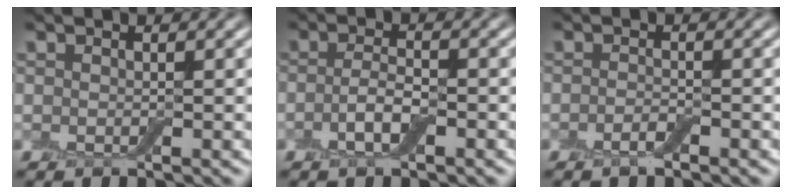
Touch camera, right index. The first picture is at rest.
{"total": 2.5, "force": [-1.0, 0.9, 2.2], "torque": [-0.046, 0.002, -0.024]}
{"total": 1.2, "force": [-0.7, 0.3, 0.9], "torque": [-0.018, 0.001, -0.016]}